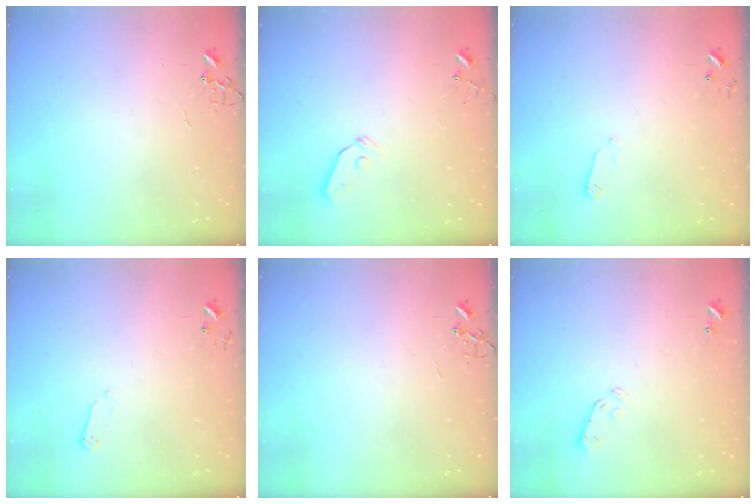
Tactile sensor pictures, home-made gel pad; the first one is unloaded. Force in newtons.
{"total": 4.0, "press": 3.9, "slide": 0.8}
{"total": 2.4, "press": 2.3, "slide": 0.4}
{"total": 2.4, "press": 2.4, "slide": 0.4}
{"total": 0.0}
{"total": 3.0, "press": 2.9, "slide": 0.9}